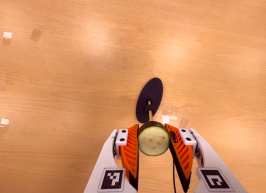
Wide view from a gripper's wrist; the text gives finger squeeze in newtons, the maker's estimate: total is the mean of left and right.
{"total": 9.1, "left": 8.3, "right": 9.9}